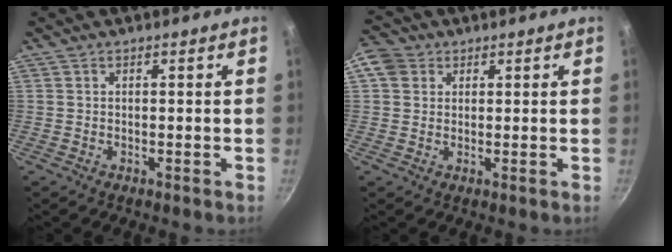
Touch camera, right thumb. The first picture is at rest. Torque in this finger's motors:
{"motor_torque": [0.08, 0.27, 1.08, 0.02, 0.45]}